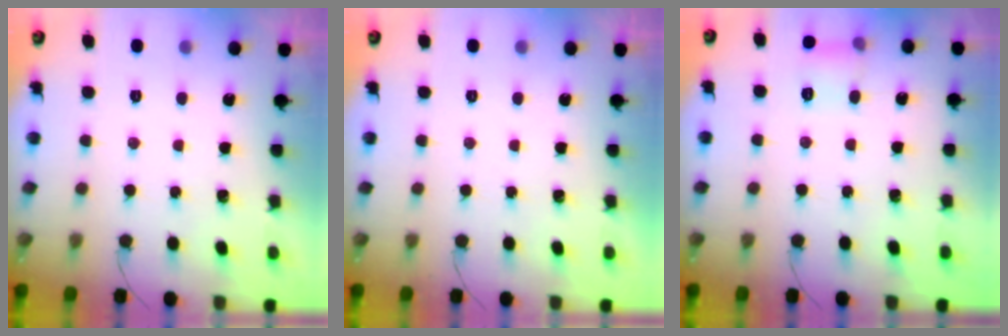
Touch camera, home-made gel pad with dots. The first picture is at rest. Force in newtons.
{"total": 0.0}
{"total": 6.5, "press": 6.2, "slide": 1.9}